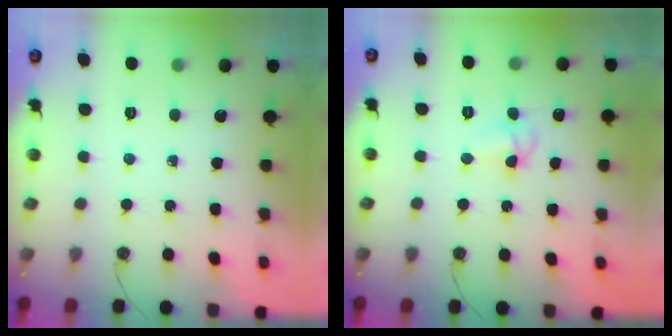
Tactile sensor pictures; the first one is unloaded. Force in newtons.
{"total": 4.5, "press": 4.5, "slide": 0.8}